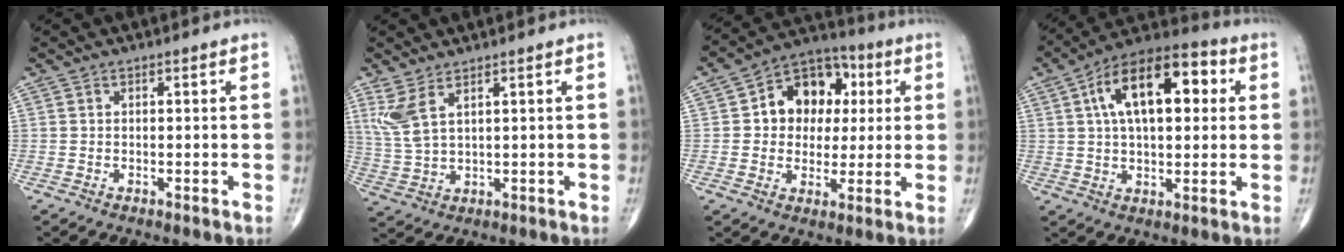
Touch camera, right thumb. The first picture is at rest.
{"total": 6.1, "force": [3.3, 2.0, 4.7], "torque": [-0.119, -0.013, 0.080]}
{"total": 13.4, "force": [2.5, 10.3, 8.1], "torque": [-0.068, 0.012, 0.031]}
{"total": 18.0, "force": [4.6, 9.0, 14.9], "torque": [-0.221, 0.024, 0.065]}